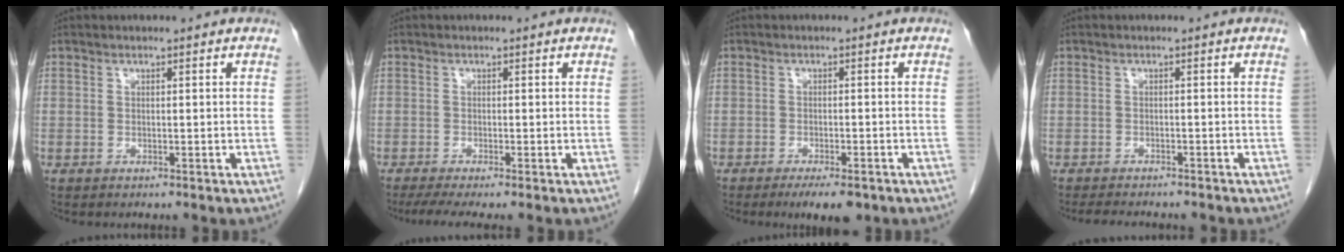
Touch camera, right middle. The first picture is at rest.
{"total": 4.4, "force": [-3.3, 0.1, 3.0], "torque": [-0.047, -0.013, -0.056]}
{"total": 5.1, "force": [-3.5, 1.4, 3.4], "torque": [-0.045, -0.006, -0.048]}
{"total": 6.8, "force": [-6.0, 1.6, 2.8], "torque": [-0.036, -0.003, -0.081]}